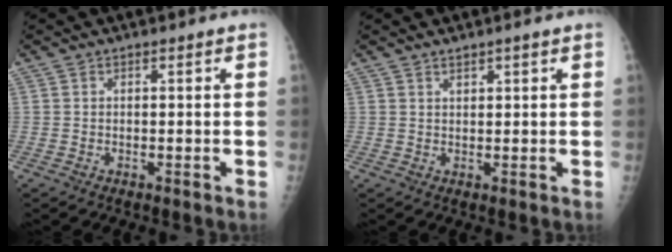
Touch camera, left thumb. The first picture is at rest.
{"total": 1.5, "force": [1.2, 0.8, 0.5], "torque": [0.000, -0.008, 0.019]}